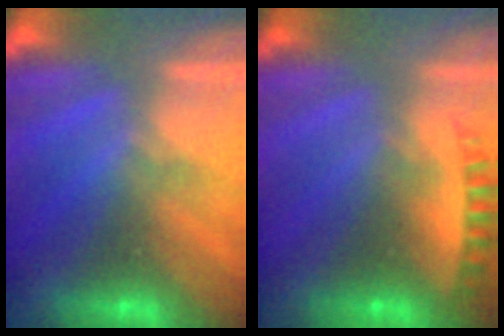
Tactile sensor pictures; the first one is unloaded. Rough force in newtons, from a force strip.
{"total": 2.6}